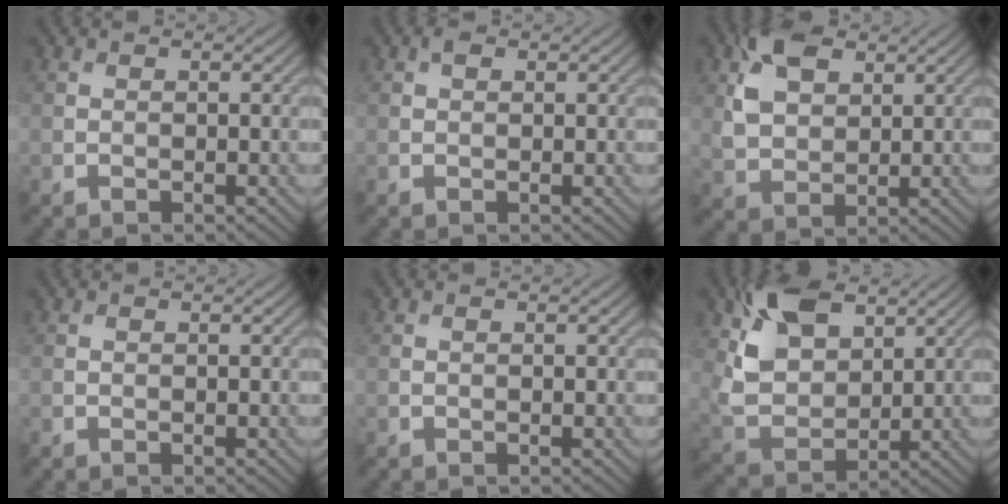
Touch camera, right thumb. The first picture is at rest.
{"total": 0.8, "force": [0.5, 0.5, 0.5], "torque": [-0.009, 0.000, 0.008]}
{"total": 7.4, "force": [3.3, 4.5, 4.8], "torque": [-0.114, 0.003, 0.062]}
{"total": 0.0}
{"total": 0.0}
{"total": 10.9, "force": [5.5, 6.4, 6.9], "torque": [-0.175, 0.004, 0.111]}